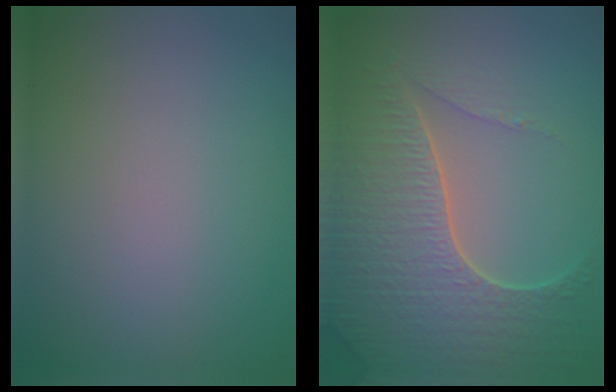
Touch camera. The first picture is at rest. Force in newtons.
{"total": 7.5, "press": 5.6, "slide": 5.0}